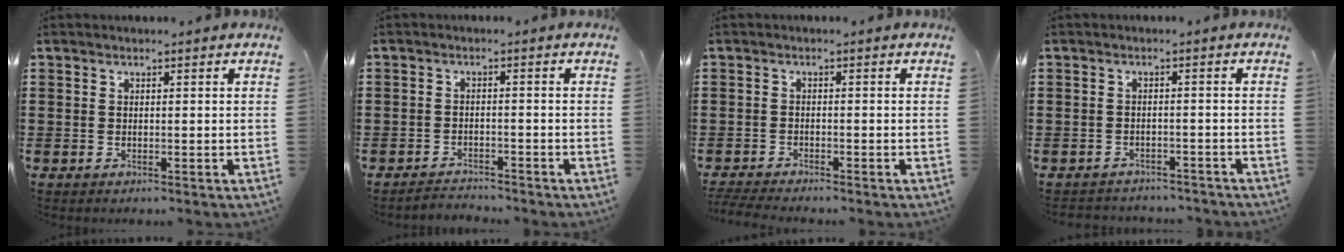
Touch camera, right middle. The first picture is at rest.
{"total": 2.2, "force": [-2.2, 0.3, -0.2], "torque": [-0.004, 0.002, -0.050]}
{"total": 2.1, "force": [-2.1, 0.1, 0.5], "torque": [-0.016, -0.003, -0.045]}
{"total": 2.1, "force": [-2.1, 0.3, -0.1], "torque": [-0.006, -0.001, -0.046]}